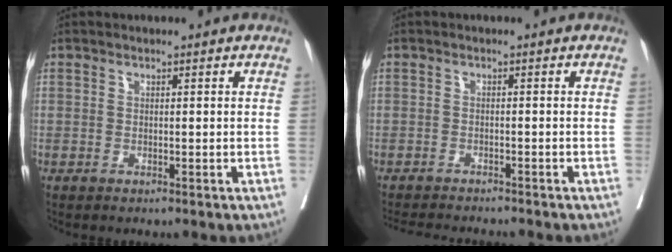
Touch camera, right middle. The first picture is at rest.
{"total": 7.8, "force": [-7.3, 0.6, 2.6], "torque": [-0.031, -0.010, -0.104]}